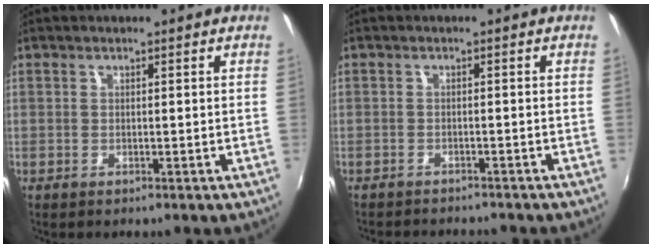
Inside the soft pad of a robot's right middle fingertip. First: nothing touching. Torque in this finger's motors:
{"motor_torque": [0.92, -1.22, 0.07, 0.02]}